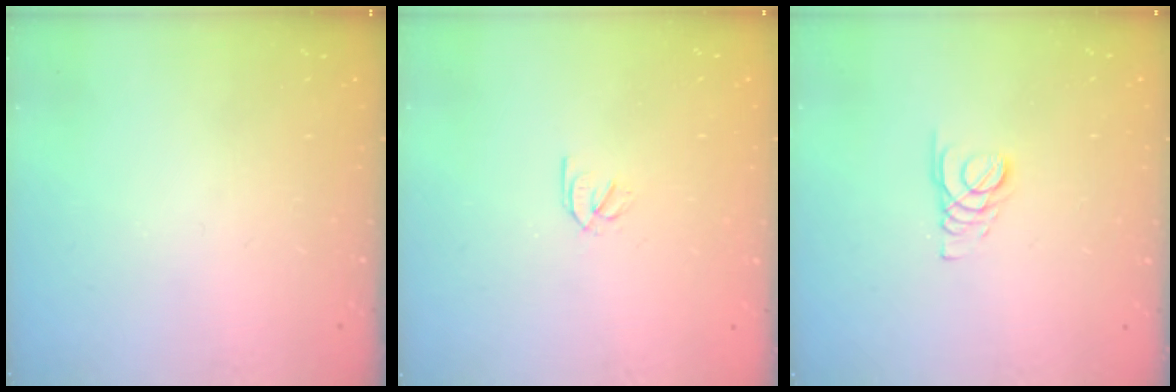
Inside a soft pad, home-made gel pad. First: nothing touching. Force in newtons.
{"total": 2.0, "press": 2.0, "slide": 0.3}
{"total": 1.8, "press": 1.7, "slide": 0.1}